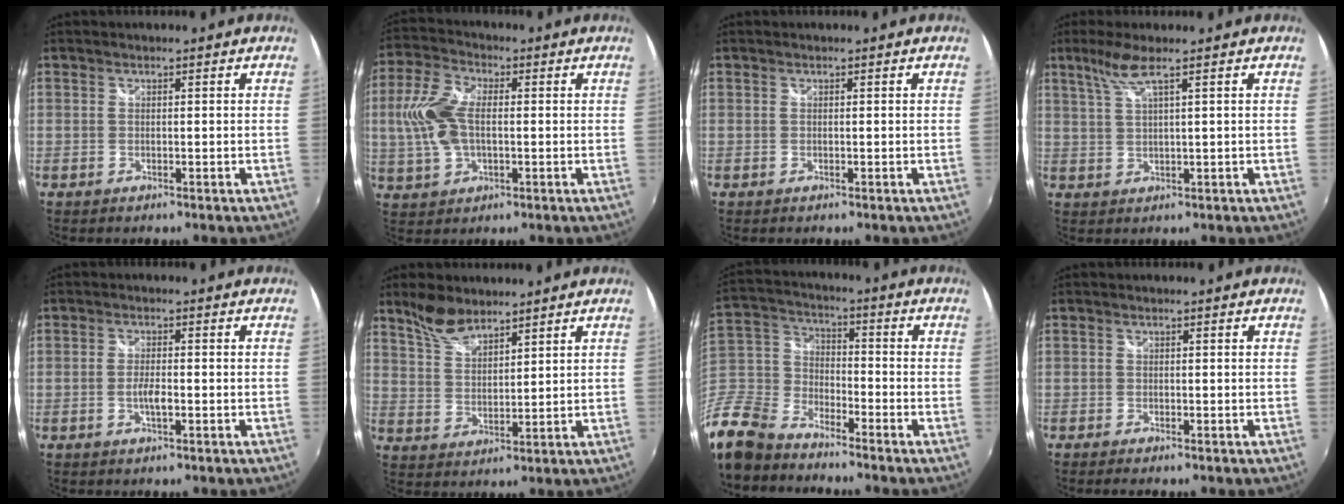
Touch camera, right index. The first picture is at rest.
{"total": 10.4, "force": [0.1, 6.0, 8.5], "torque": [-0.189, 0.012, 0.001]}
{"total": 0.0}
{"total": 4.1, "force": [2.5, -0.3, 3.2], "torque": [-0.065, 0.000, 0.054]}
{"total": 2.6, "force": [-0.9, 0.5, 2.4], "torque": [-0.049, -0.002, -0.018]}
{"total": 6.9, "force": [5.7, 2.5, 3.1], "torque": [-0.057, 0.007, 0.114]}
{"total": 17.5, "force": [-12.6, 9.8, 7.2], "torque": [-0.212, 0.005, -0.252]}
{"total": 1.1, "force": [-1.0, 0.2, 0.5], "torque": [-0.014, -0.006, -0.019]}